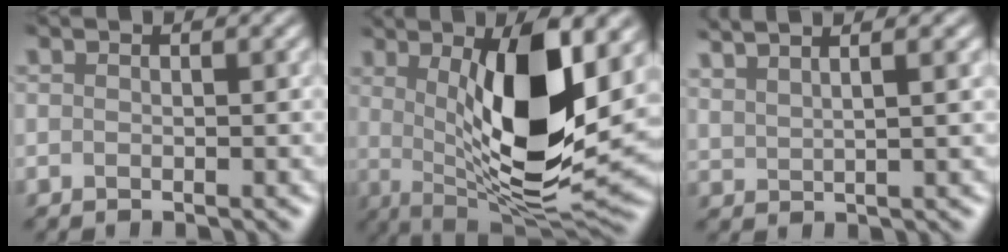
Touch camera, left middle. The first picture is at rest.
{"total": 9.8, "force": [2.4, 2.7, 9.2], "torque": [-0.149, -0.012, 0.044]}
{"total": 5.6, "force": [4.2, 2.4, 2.8], "torque": [0.012, 0.043, 0.023]}